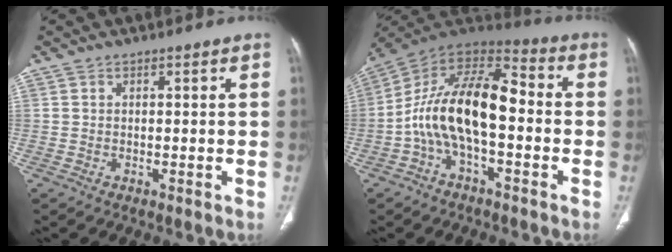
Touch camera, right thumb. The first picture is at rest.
{"total": 17.6, "force": [-2.7, 8.5, 15.1], "torque": [-0.261, 0.057, -0.056]}